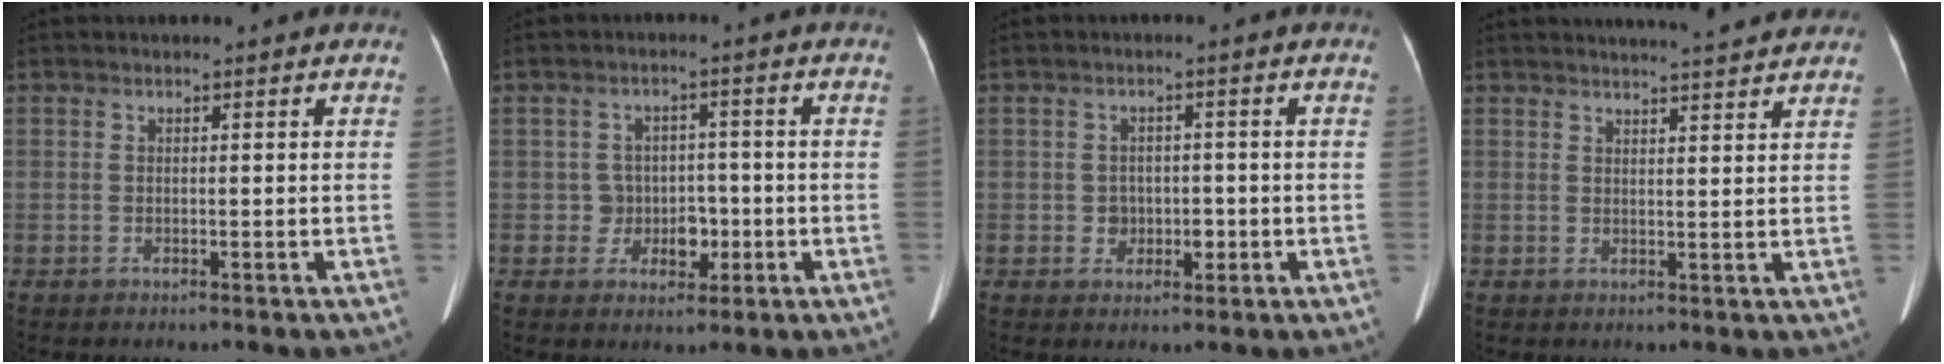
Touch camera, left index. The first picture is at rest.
{"total": 4.3, "force": [-1.0, 4.0, 1.4], "torque": [-0.012, 0.012, -0.010]}
{"total": 3.0, "force": [-0.7, 2.5, 1.4], "torque": [-0.020, 0.009, -0.003]}
{"total": 9.3, "force": [8.5, 0.6, 3.6], "torque": [-0.050, 0.014, 0.098]}